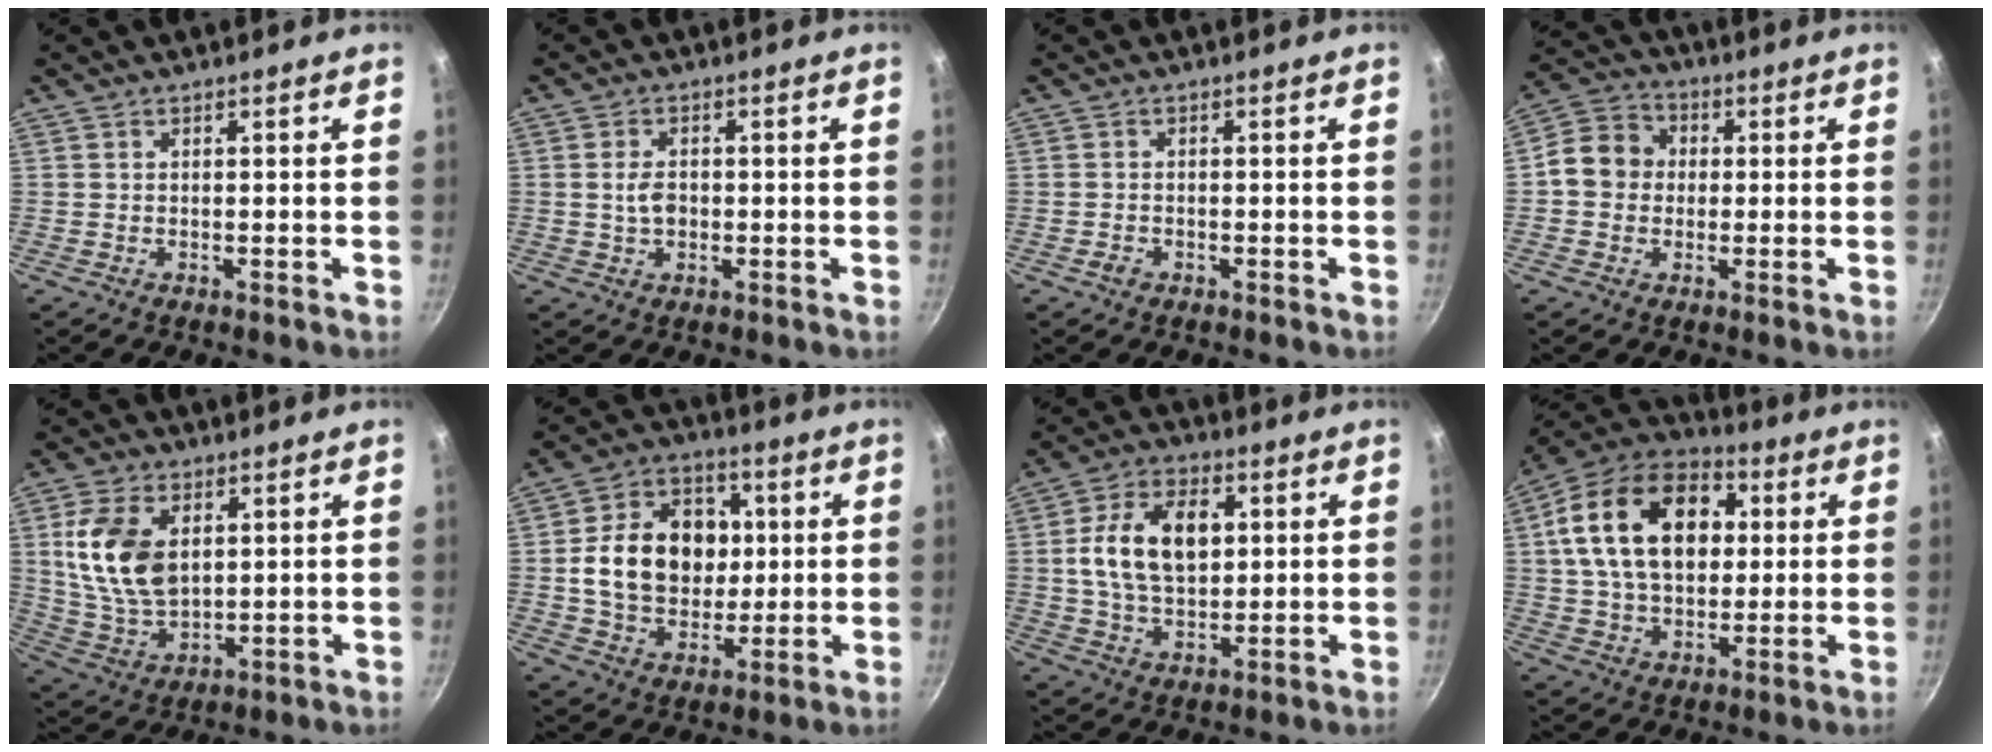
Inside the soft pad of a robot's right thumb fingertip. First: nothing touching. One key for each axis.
{"total": 3.5, "fx": -0.2, "fy": 2.4, "fz": 2.6, "tx": -0.039, "ty": 0.006, "tz": -0.006}
{"total": 1.3, "fx": -0.7, "fy": 0.9, "fz": 0.5, "tx": -0.012, "ty": 0.006, "tz": -0.012}
{"total": 8.5, "fx": 0.0, "fy": 7.5, "fz": 4.1, "tx": -0.042, "ty": 0.019, "tz": -0.023}
{"total": 13.9, "fx": 3.2, "fy": 8.8, "fz": 10.3, "tx": -0.181, "ty": -0.019, "tz": 0.072}
{"total": 17.8, "fx": 1.6, "fy": 13.8, "fz": 11.1, "tx": -0.148, "ty": 0.017, "tz": 0.026}
{"total": 14.2, "fx": 2.4, "fy": 9.1, "fz": 10.7, "tx": -0.167, "ty": 0.006, "tz": 0.037}
{"total": 21.9, "fx": 4.5, "fy": 14.6, "fz": 15.6, "tx": -0.241, "ty": 0.019, "tz": 0.065}